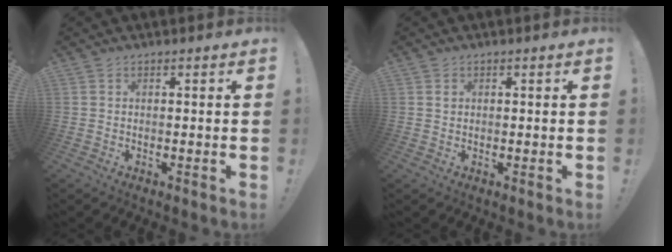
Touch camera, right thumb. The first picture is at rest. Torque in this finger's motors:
{"motor_torque": [-0.09, -0.09, -0.22, 0.21, -0.06]}